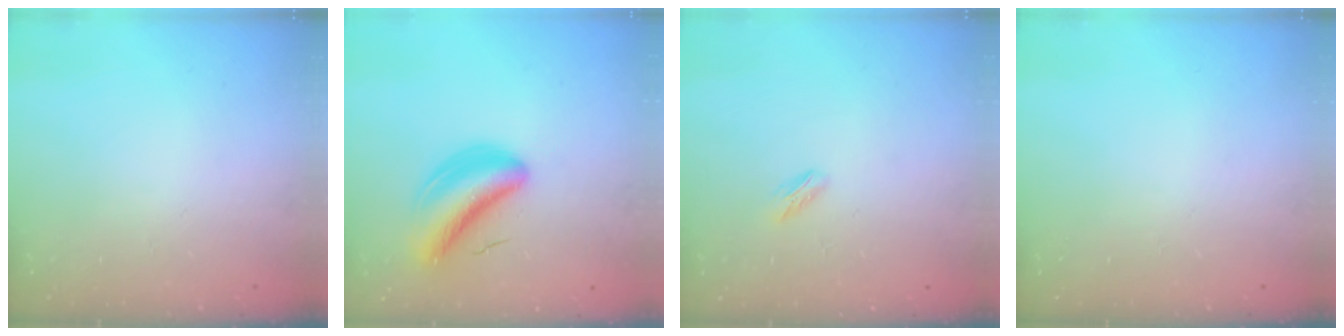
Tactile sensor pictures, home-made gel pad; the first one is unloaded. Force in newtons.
{"total": 7.6, "press": 7.4, "slide": 1.9}
{"total": 2.2, "press": 2.1, "slide": 0.7}
{"total": 0.0}